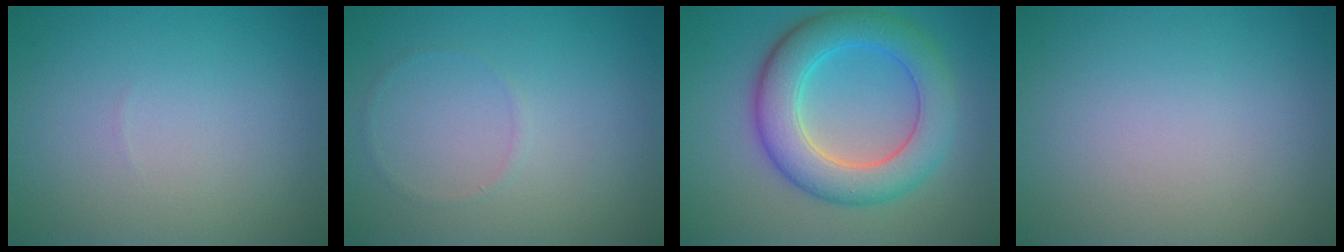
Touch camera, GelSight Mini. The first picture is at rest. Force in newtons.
{"total": 0.5, "press": 0.5, "slide": 0.1}
{"total": 7.2, "press": 7.2, "slide": 0.2}
{"total": 0.0}